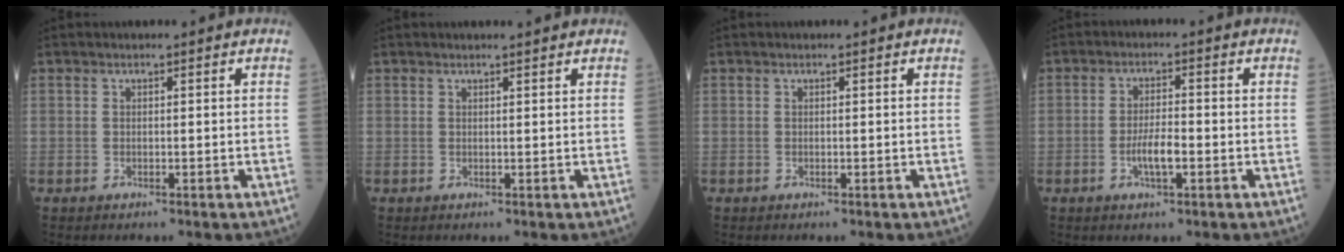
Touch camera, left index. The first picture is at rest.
{"total": 2.3, "force": [2.2, 0.0, 0.7], "torque": [-0.012, 0.009, 0.025]}
{"total": 0.0}
{"total": 4.0, "force": [-1.3, 0.9, 3.6], "torque": [-0.072, 0.001, -0.024]}